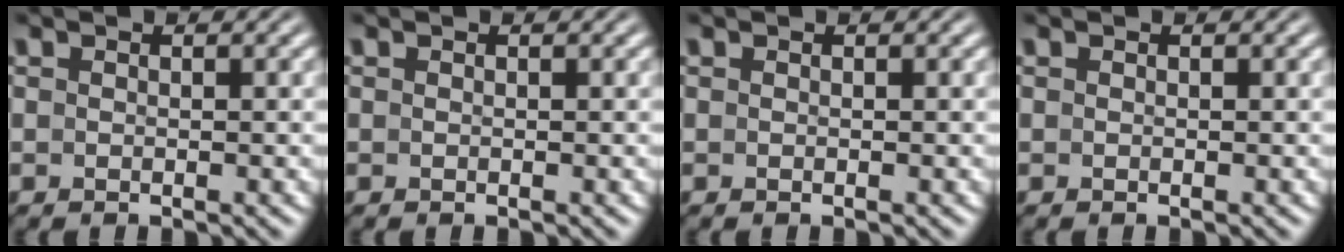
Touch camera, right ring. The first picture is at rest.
{"total": 0.0}
{"total": 0.0}
{"total": 0.0}